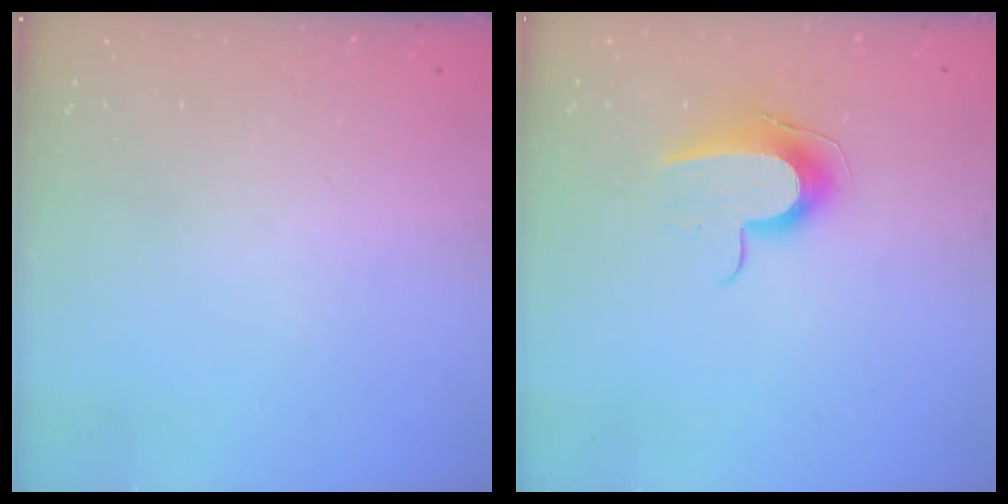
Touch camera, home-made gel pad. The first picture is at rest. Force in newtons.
{"total": 10.7, "press": 10.6, "slide": 0.8}